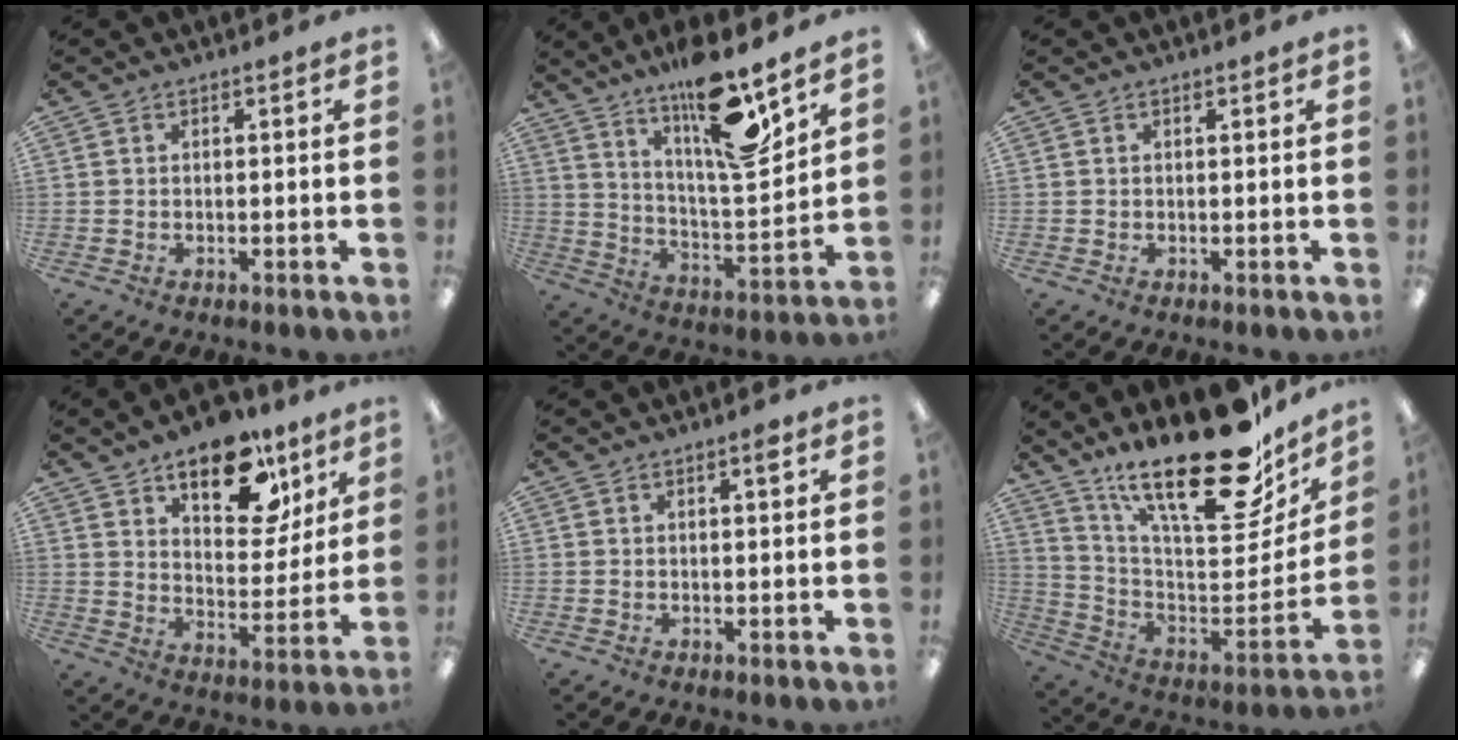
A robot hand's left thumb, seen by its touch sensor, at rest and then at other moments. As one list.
[{"total": 16.8, "force": [12.6, 3.0, 10.7], "torque": [-0.184, -0.080, 0.205]}, {"total": 0.0}, {"total": 17.7, "force": [11.9, 8.8, 9.8], "torque": [-0.128, -0.064, 0.199]}, {"total": 1.8, "force": [1.0, 0.4, 1.4], "torque": [-0.022, -0.001, 0.015]}, {"total": 27.0, "force": [19.5, 8.7, 16.5], "torque": [-0.232, -0.144, 0.324]}]